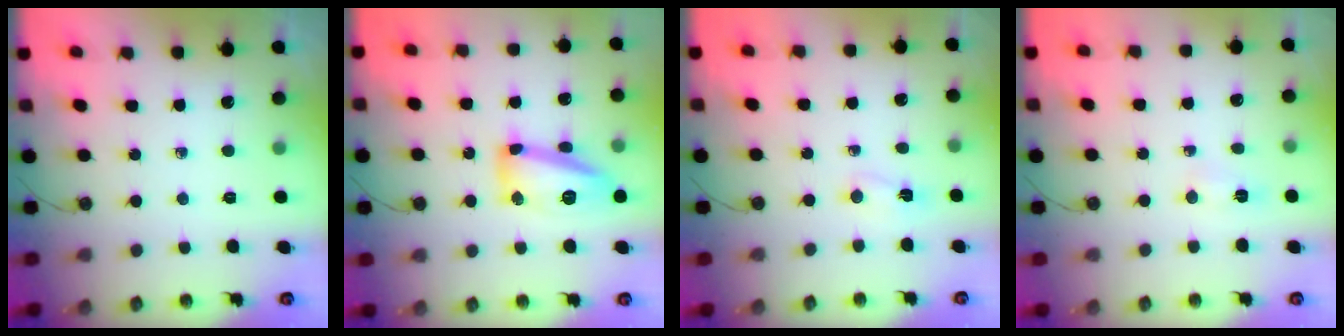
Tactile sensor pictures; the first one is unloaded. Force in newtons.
{"total": 14.0, "press": 13.9, "slide": 1.4}
{"total": 2.4, "press": 2.4, "slide": 0.5}
{"total": 2.8, "press": 2.8, "slide": 0.2}